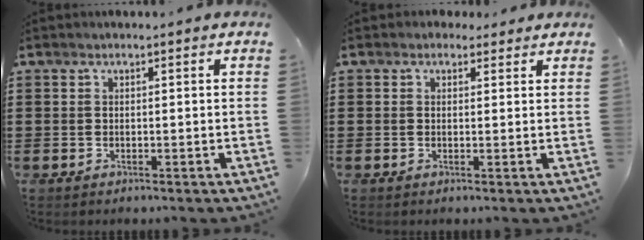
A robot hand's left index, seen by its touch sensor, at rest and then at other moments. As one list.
[{"total": 1.6, "force": [1.1, 1.1, 0.2], "torque": [-0.001, 0.005, 0.020]}]